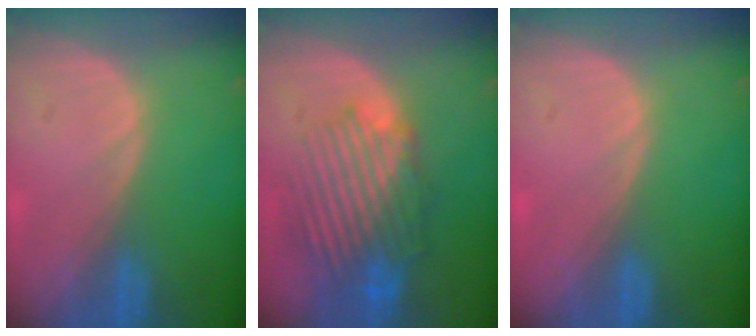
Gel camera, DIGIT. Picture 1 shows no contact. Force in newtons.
{"total": 10.2, "press": 9.1, "slide": 4.5}
{"total": 0.0}